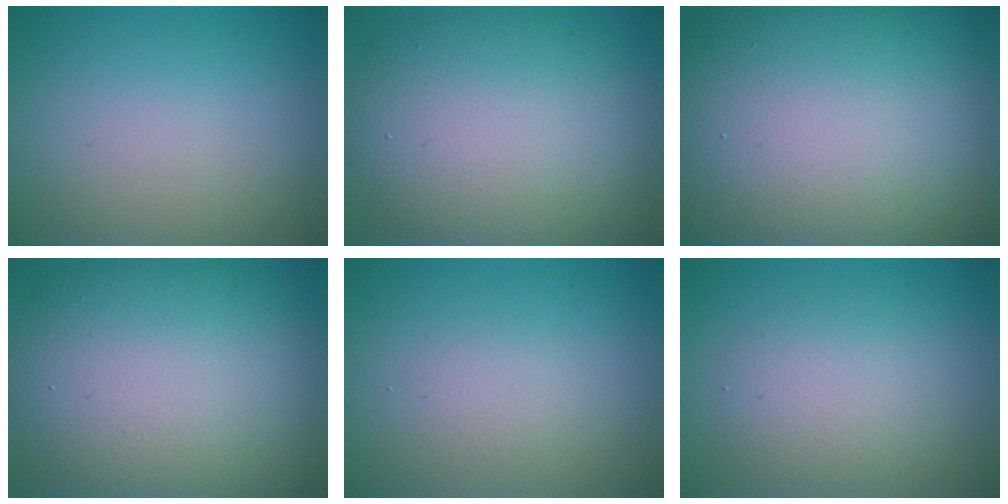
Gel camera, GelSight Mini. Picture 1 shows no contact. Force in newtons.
{"total": 11.4, "press": 11.4, "slide": 0.4}
{"total": 22.8, "press": 22.8, "slide": 1.0}
{"total": 13.9, "press": 13.9, "slide": 0.8}
{"total": 1.5, "press": 1.5, "slide": 0.1}
{"total": 2.9, "press": 2.9, "slide": 0.4}